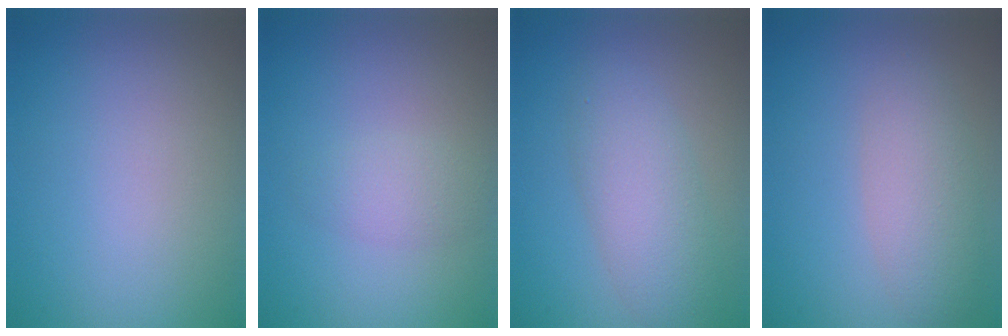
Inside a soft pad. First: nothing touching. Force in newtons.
{"total": 1.8, "press": 1.8, "slide": 0.1}
{"total": 4.4, "press": 4.4, "slide": 0.3}
{"total": 3.5, "press": 3.5, "slide": 0.1}